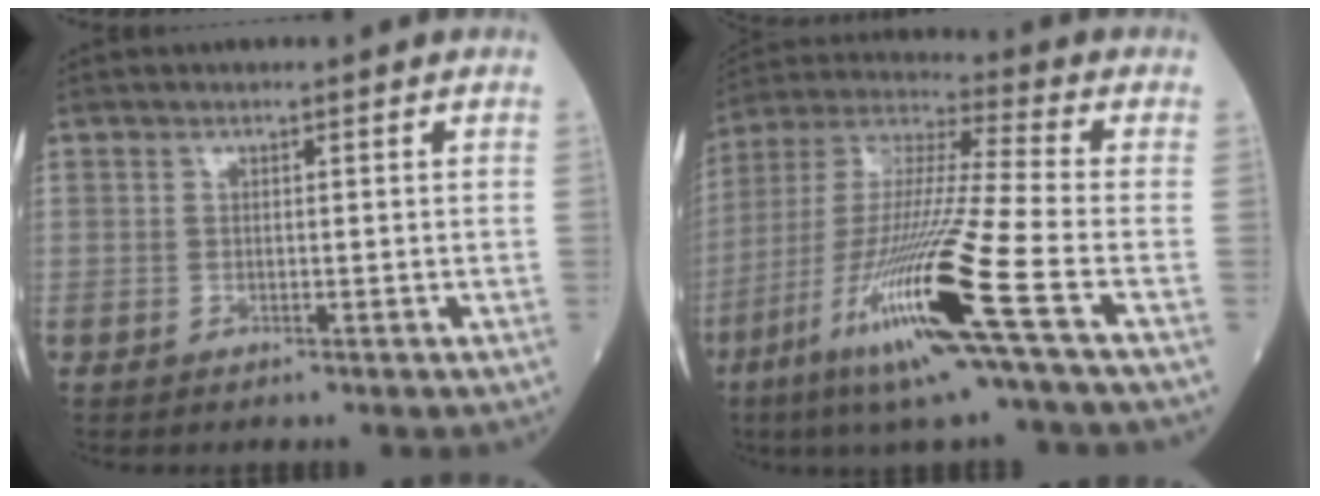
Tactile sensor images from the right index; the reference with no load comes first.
{"total": 19.9, "force": [-8.5, -0.9, 18.0], "torque": [-0.387, -0.043, -0.169]}